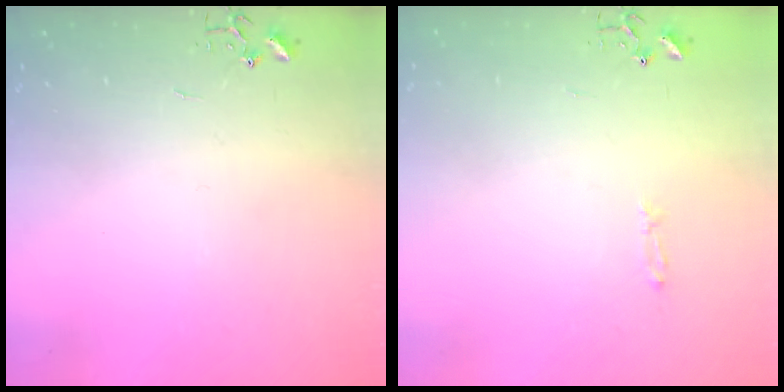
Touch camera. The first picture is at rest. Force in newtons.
{"total": 3.1, "press": 3.1, "slide": 0.4}